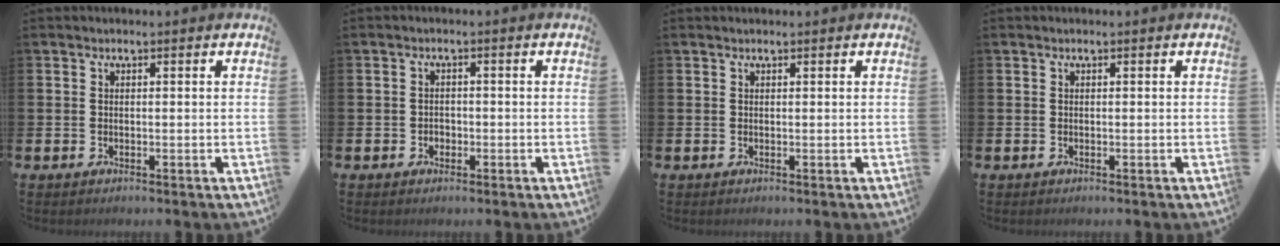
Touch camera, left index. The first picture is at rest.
{"total": 1.3, "force": [-0.6, 1.1, 0.4], "torque": [-0.009, 0.004, -0.014]}
{"total": 0.0}
{"total": 0.0}